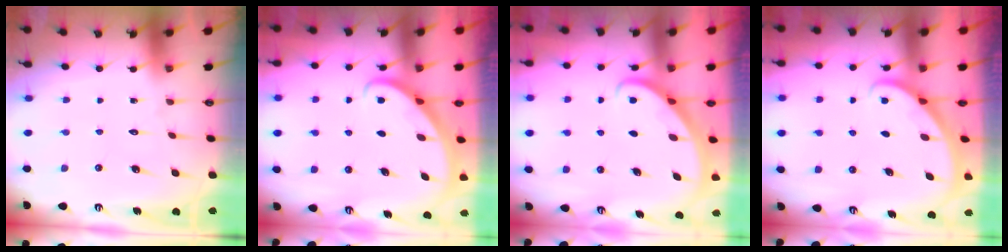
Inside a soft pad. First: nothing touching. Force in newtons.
{"total": 2.7, "press": 2.7, "slide": 0.2}
{"total": 2.9, "press": 2.9, "slide": 0.2}
{"total": 2.1, "press": 2.1, "slide": 0.1}